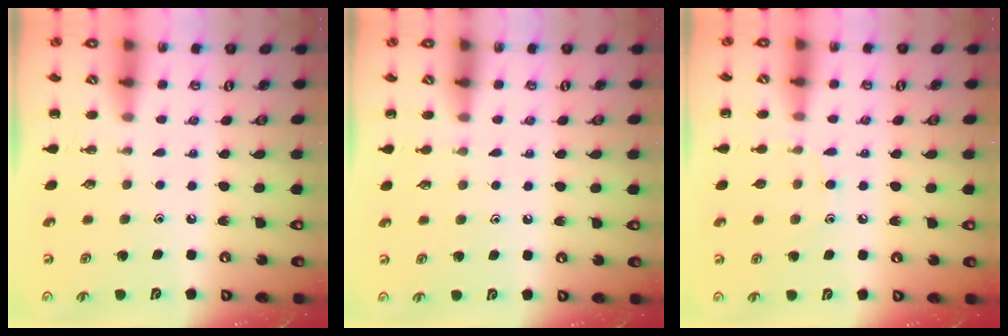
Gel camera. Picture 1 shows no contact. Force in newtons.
{"total": 3.7, "press": 3.5, "slide": 1.3}
{"total": 6.9, "press": 6.5, "slide": 2.3}